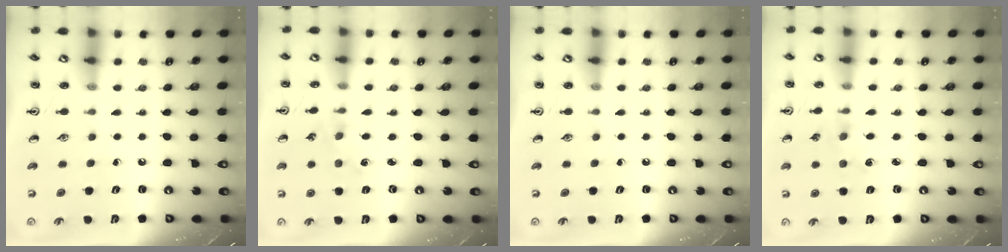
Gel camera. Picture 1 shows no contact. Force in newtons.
{"total": 1.3, "press": 1.3, "slide": 0.2}
{"total": 0.0}
{"total": 3.4, "press": 3.3, "slide": 0.5}